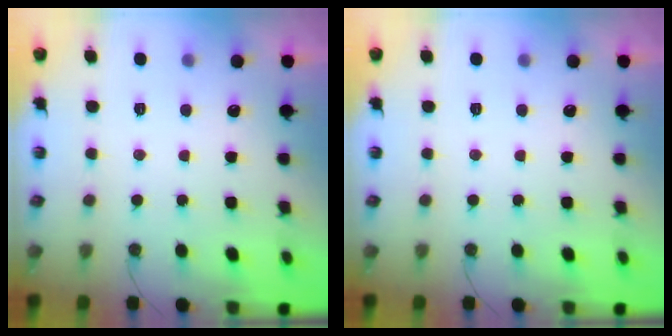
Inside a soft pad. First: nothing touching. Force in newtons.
{"total": 0.0}